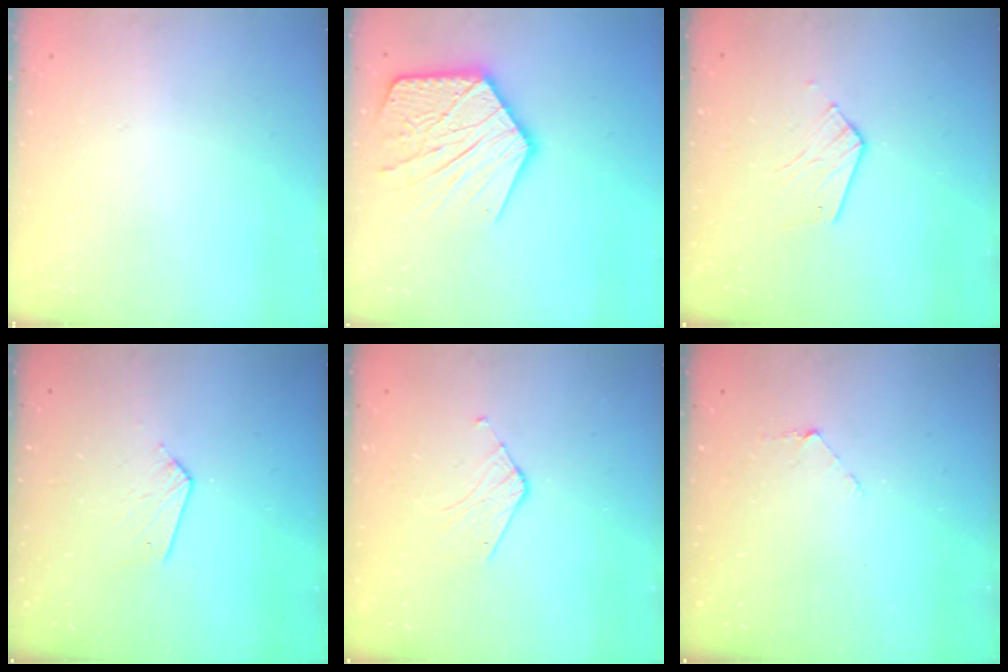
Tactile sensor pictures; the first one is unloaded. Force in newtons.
{"total": 20.8, "press": 20.7, "slide": 1.8}
{"total": 7.3, "press": 7.3, "slide": 0.3}
{"total": 3.5, "press": 3.5, "slide": 0.3}
{"total": 4.4, "press": 4.4, "slide": 0.3}
{"total": 3.6, "press": 3.6, "slide": 0.3}